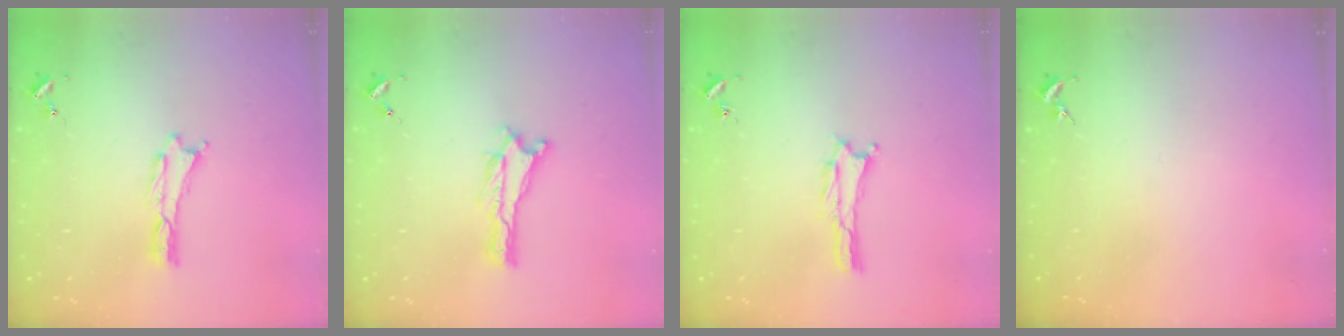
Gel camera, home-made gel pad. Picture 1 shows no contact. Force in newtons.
{"total": 0.0}
{"total": 0.0}
{"total": 0.0}